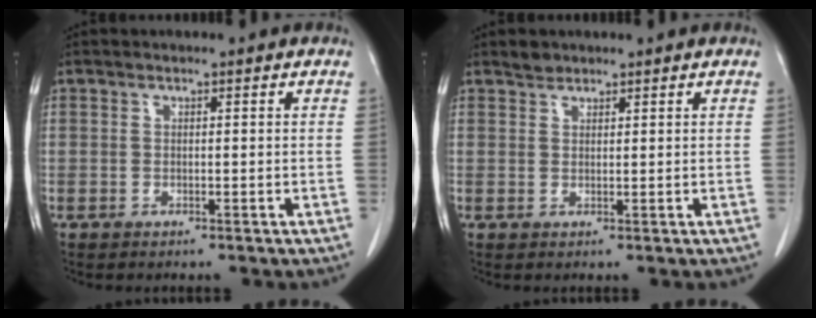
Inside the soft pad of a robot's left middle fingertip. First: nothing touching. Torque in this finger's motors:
{"motor_torque": [0.20, -0.20, -0.08, 0.01]}